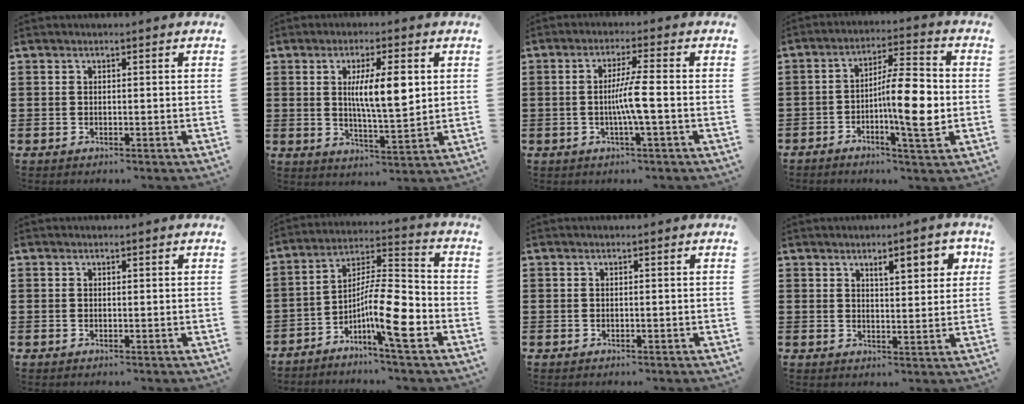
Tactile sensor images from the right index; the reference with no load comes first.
{"total": 9.0, "force": [2.2, 2.2, 8.4], "torque": [-0.148, -0.001, 0.031]}
{"total": 5.0, "force": [-0.9, -0.4, 5.0], "torque": [-0.088, -0.008, -0.020]}
{"total": 10.2, "force": [-1.2, 2.0, 9.9], "torque": [-0.153, -0.004, -0.021]}
{"total": 0.0}
{"total": 11.2, "force": [-4.7, 1.9, 10.0], "torque": [-0.179, -0.005, -0.086]}
{"total": 0.0}
{"total": 5.0, "force": [2.5, 1.6, 4.0], "torque": [-0.054, -0.005, 0.033]}